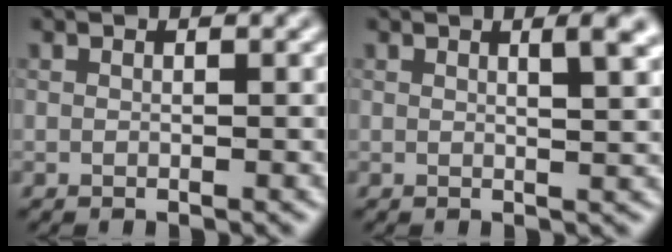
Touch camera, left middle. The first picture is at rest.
{"total": 3.2, "force": [1.4, 1.0, 2.7], "torque": [-0.020, 0.004, 0.016]}